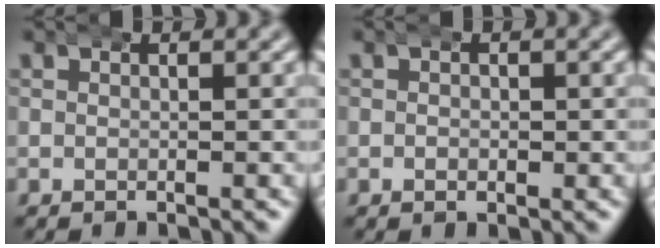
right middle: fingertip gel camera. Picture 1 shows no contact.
{"total": 0.8, "force": [0.0, 0.6, 0.5], "torque": [-0.007, 0.000, -0.001]}